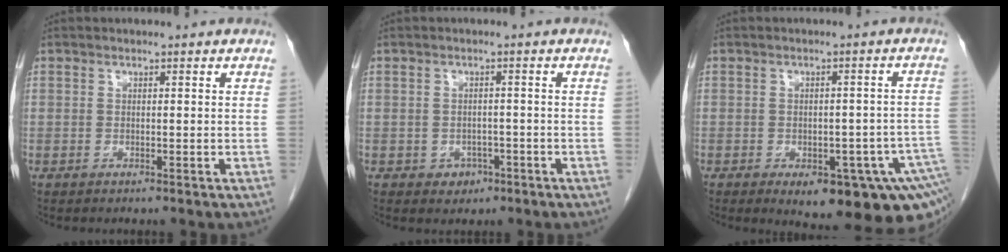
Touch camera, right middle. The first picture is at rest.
{"total": 2.6, "force": [-1.3, 2.0, 0.8], "torque": [-0.006, 0.007, -0.013]}
{"total": 15.4, "force": [-8.3, 5.1, 12.0], "torque": [-0.082, 0.008, -0.092]}